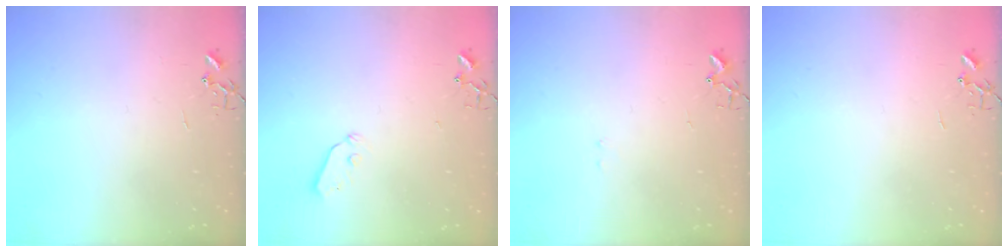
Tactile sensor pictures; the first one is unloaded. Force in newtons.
{"total": 4.3, "press": 4.3, "slide": 0.7}
{"total": 6.8, "press": 6.8, "slide": 0.6}
{"total": 0.0}